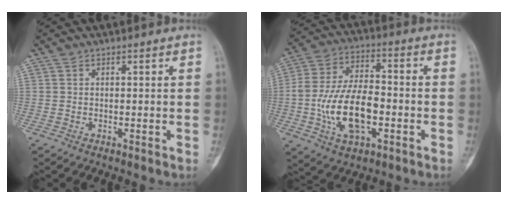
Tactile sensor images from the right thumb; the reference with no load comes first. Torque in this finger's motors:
{"motor_torque": [2.61, 2.40, 1.93, -0.36, 0.46]}